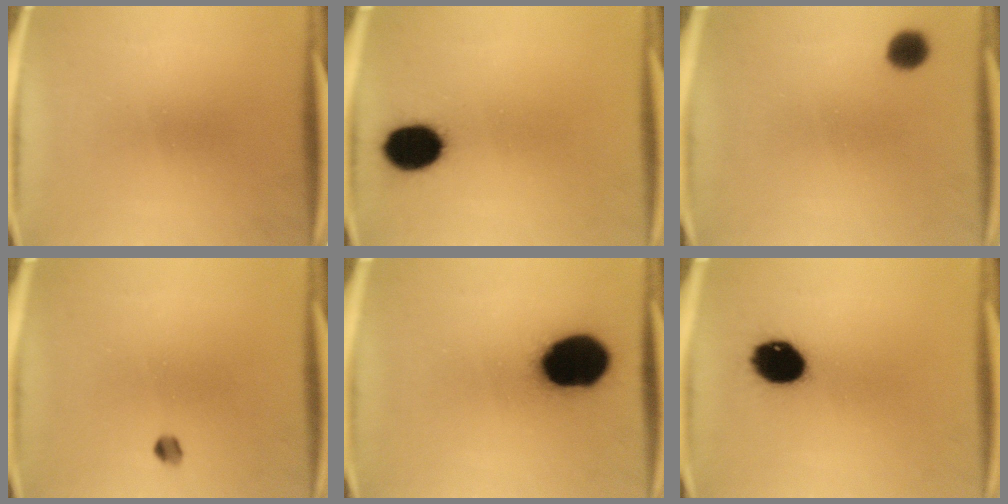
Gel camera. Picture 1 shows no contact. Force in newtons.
{"total": 10.8}
{"total": 4.1}
{"total": 1.7}
{"total": 20.4}
{"total": 11.3}